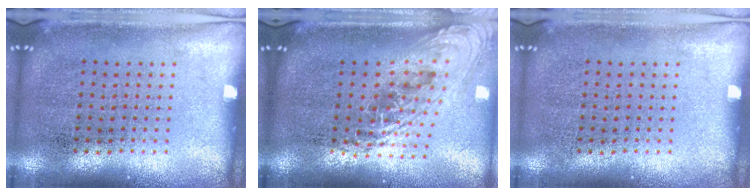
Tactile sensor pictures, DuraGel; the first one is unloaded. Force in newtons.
{"total": 2.3, "press": 1.7, "slide": 1.6}
{"total": 0.0}